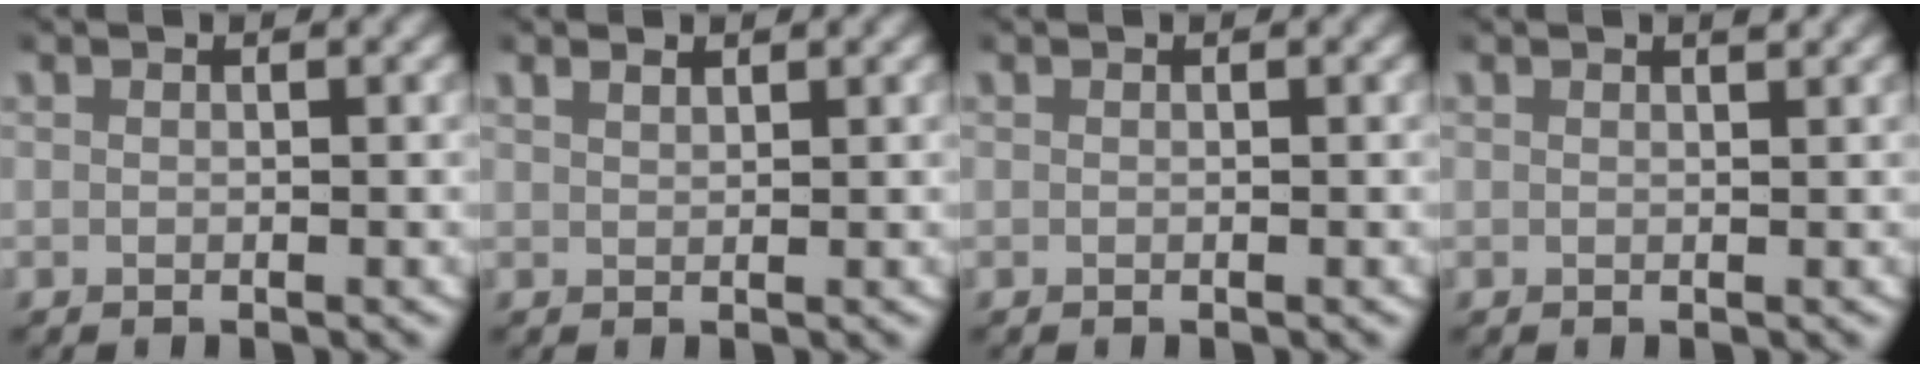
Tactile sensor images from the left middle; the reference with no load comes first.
{"total": 1.2, "force": [1.1, 0.3, 0.4], "torque": [-0.003, 0.000, 0.022]}
{"total": 0.0}
{"total": 0.7, "force": [0.6, -0.1, 0.3], "torque": [0.001, 0.000, 0.007]}